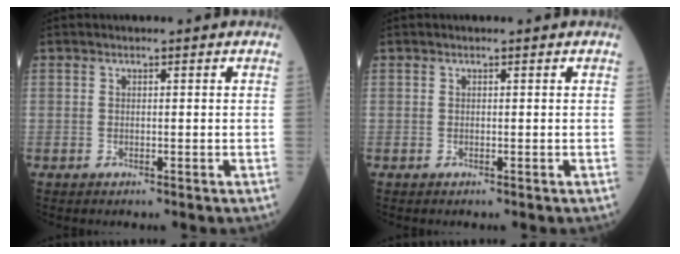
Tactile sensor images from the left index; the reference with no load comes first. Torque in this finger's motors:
{"motor_torque": [0.02, 0.02, 0.00, 0.00]}